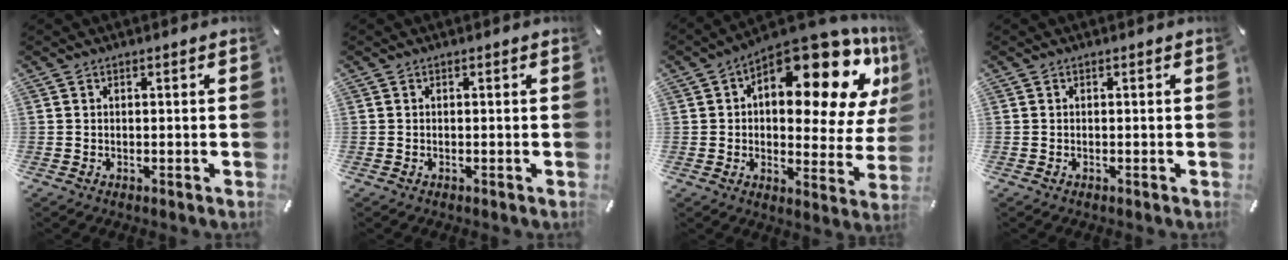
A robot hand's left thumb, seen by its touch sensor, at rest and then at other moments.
{"total": 0.0}
{"total": 20.2, "force": [11.3, 8.6, 14.4], "torque": [-0.186, -0.099, 0.180]}
{"total": 0.0}